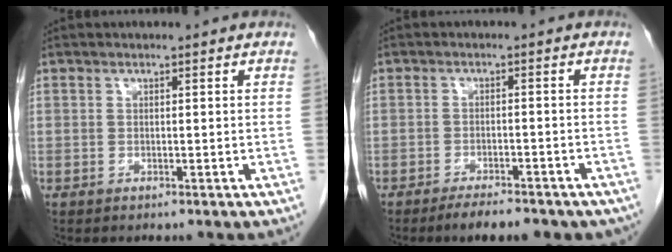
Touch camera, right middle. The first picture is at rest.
{"total": 8.0, "force": [-6.5, 2.4, 4.1], "torque": [-0.044, 0.000, -0.085]}